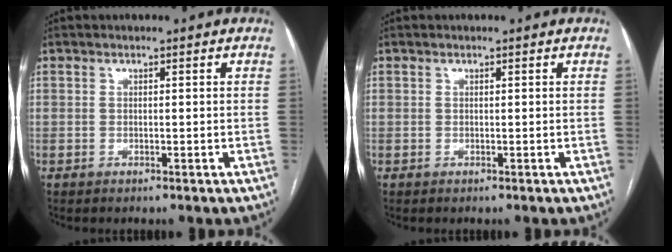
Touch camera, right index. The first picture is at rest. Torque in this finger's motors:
{"motor_torque": [-0.03, 0.05, 0.06, 0.00]}